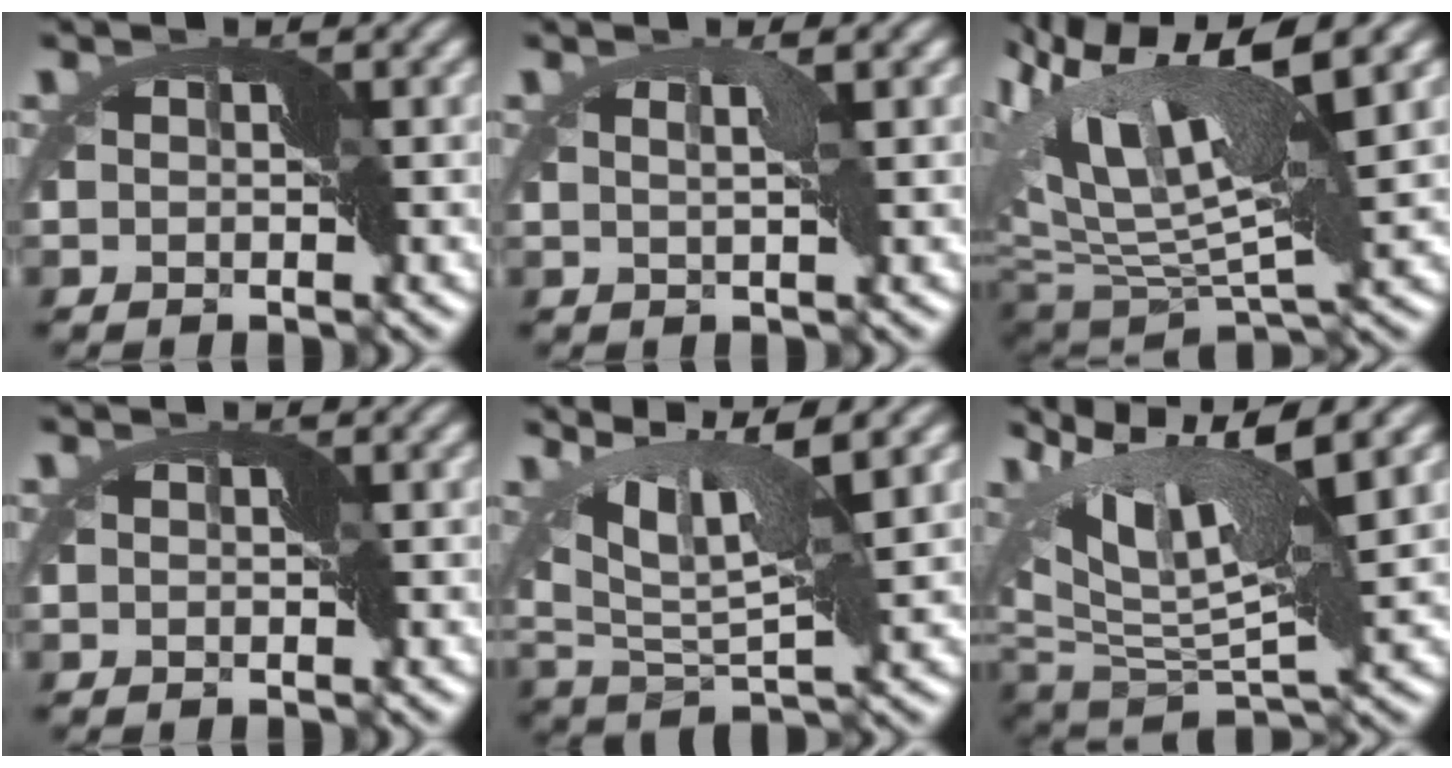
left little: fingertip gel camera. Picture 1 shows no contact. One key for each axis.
{"total": 1.5, "fx": 1.0, "fy": -1.0, "fz": 0.4, "tx": -0.020, "ty": 0.004, "tz": 0.016}
{"total": 12.1, "fx": 6.6, "fy": 3.0, "fz": 9.7, "tx": -0.218, "ty": 0.011, "tz": 0.116}
{"total": 0.0}
{"total": 7.4, "fx": 4.8, "fy": 1.2, "fz": 5.6, "tx": -0.123, "ty": 0.001, "tz": 0.083}
{"total": 9.5, "fx": 5.5, "fy": 2.3, "fz": 7.4, "tx": -0.155, "ty": -0.005, "tz": 0.099}